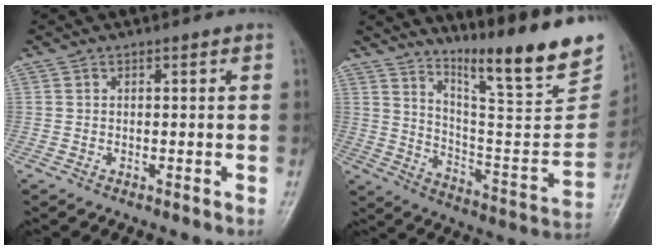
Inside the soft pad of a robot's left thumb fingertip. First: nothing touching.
{"total": 22.0, "force": [16.7, 2.7, 14.2], "torque": [-0.191, -0.113, 0.264]}